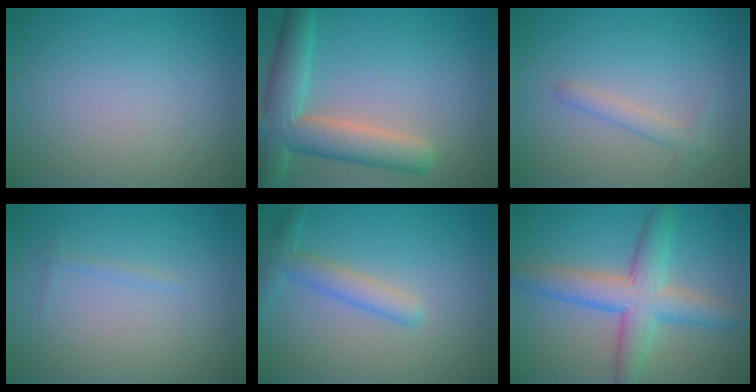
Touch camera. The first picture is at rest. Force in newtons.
{"total": 6.9, "press": 6.9, "slide": 0.4}
{"total": 1.6, "press": 1.6, "slide": 0.1}
{"total": 0.5, "press": 0.5, "slide": 0.1}
{"total": 2.6, "press": 2.6, "slide": 0.1}
{"total": 6.0, "press": 6.0, "slide": 0.1}